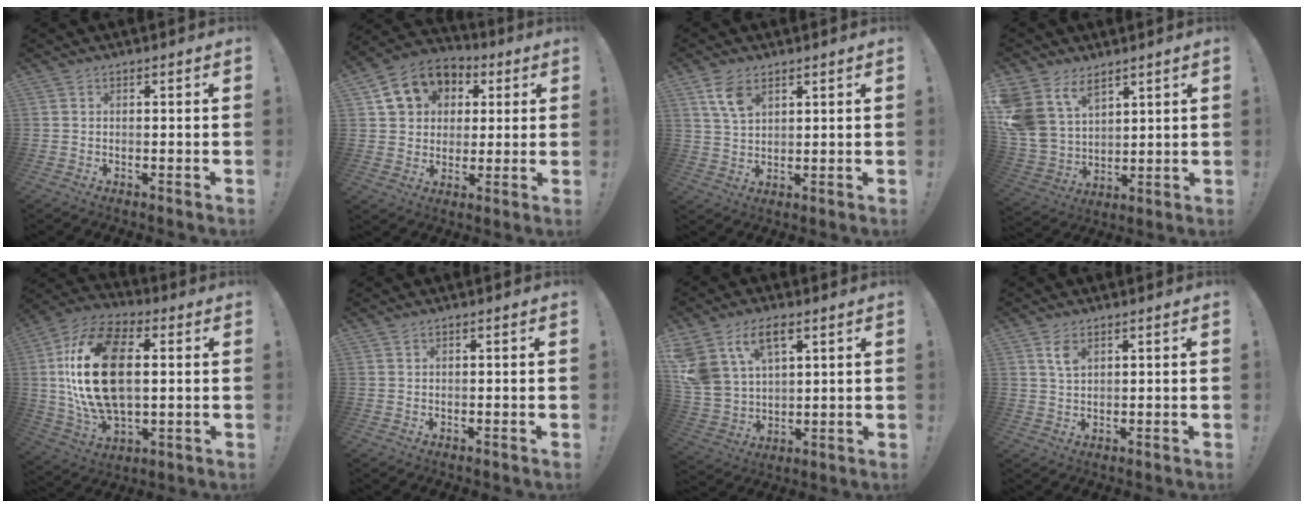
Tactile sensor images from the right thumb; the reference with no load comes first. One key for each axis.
{"total": 12.6, "fx": 5.1, "fy": 10.4, "fz": 5.0, "tx": -0.078, "ty": -0.015, "tz": 0.103}
{"total": 7.0, "fx": 4.0, "fy": 3.6, "fz": 4.5, "tx": -0.087, "ty": -0.011, "tz": 0.077}
{"total": 12.6, "fx": 7.8, "fy": 8.3, "fz": 5.5, "tx": -0.144, "ty": -0.052, "tz": 0.155}
{"total": 24.0, "fx": 2.5, "fy": 14.0, "fz": 19.4, "tx": -0.369, "ty": 0.002, "tz": 0.043}
{"total": 0.5, "fx": 0.4, "fy": 0.2, "fz": 0.2, "tx": -0.009, "ty": 0.002, "tz": 0.009}
{"total": 13.9, "fx": 7.4, "fy": 8.7, "fz": 7.9, "tx": -0.171, "ty": -0.035, "tz": 0.140}
{"total": 4.1, "fx": 2.3, "fy": 1.9, "fz": 2.9, "tx": -0.045, "ty": -0.009, "tz": 0.038}